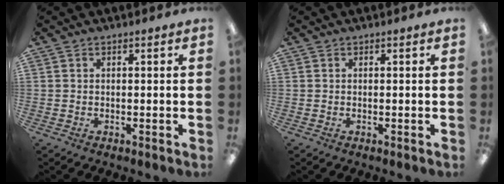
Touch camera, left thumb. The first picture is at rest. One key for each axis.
{"total": 0.0}